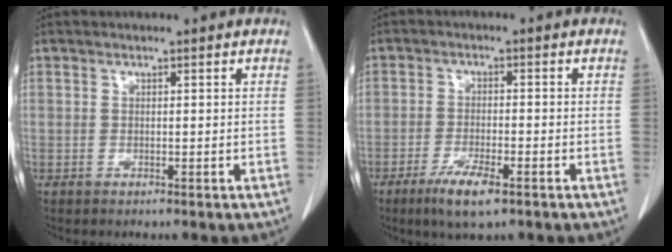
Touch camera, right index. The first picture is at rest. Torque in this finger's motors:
{"motor_torque": [0.39, -0.27, 0.22, 0.05]}